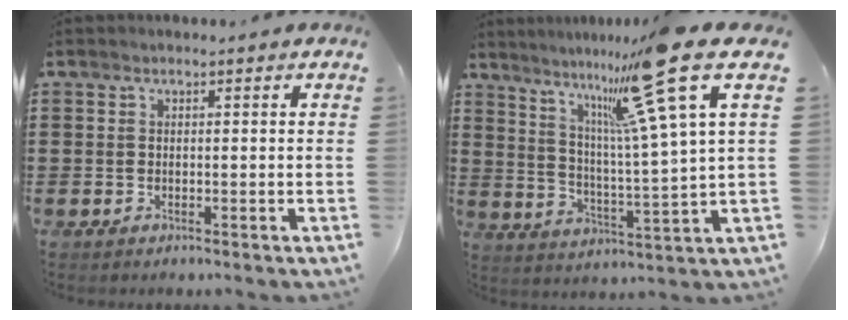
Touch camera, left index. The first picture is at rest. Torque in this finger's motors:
{"motor_torque": [1.16, -0.98, 1.05, 0.21]}